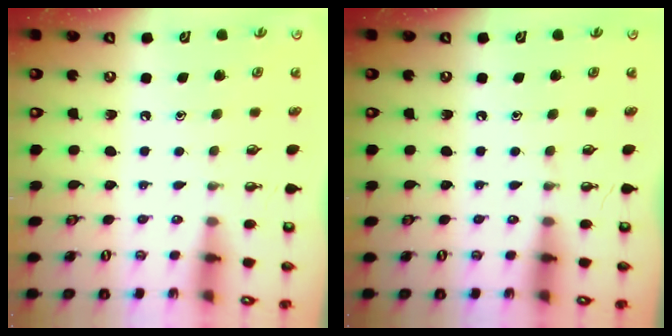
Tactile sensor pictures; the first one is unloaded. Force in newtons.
{"total": 0.0}